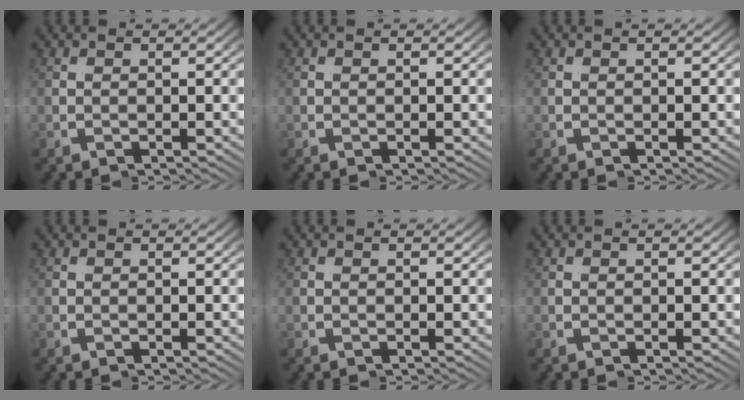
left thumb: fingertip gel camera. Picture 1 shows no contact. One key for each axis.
{"total": 0.0}
{"total": 0.0}
{"total": 0.0}
{"total": 0.0}
{"total": 0.0}